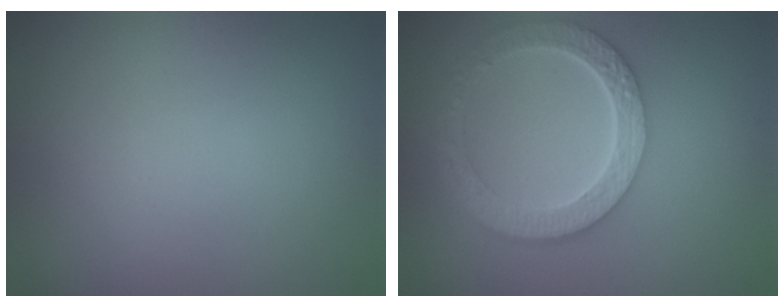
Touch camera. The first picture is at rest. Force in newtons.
{"total": 6.0, "press": 4.6, "slide": 3.9}